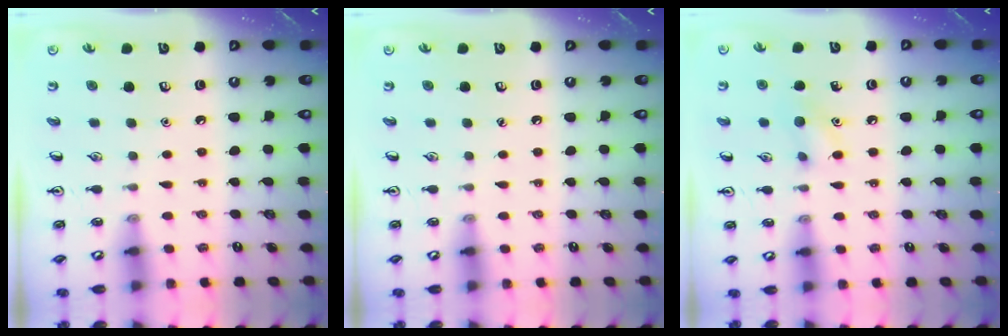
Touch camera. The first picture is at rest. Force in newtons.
{"total": 0.0}
{"total": 7.8, "press": 7.6, "slide": 1.8}